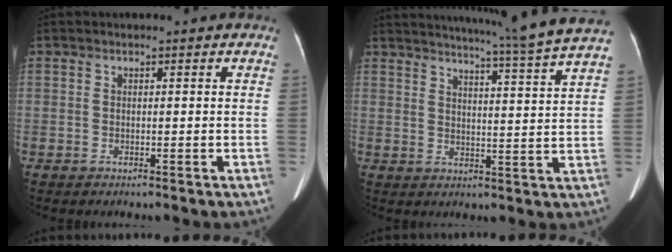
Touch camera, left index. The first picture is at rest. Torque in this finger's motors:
{"motor_torque": [0.85, -1.29, 0.12, 0.08]}